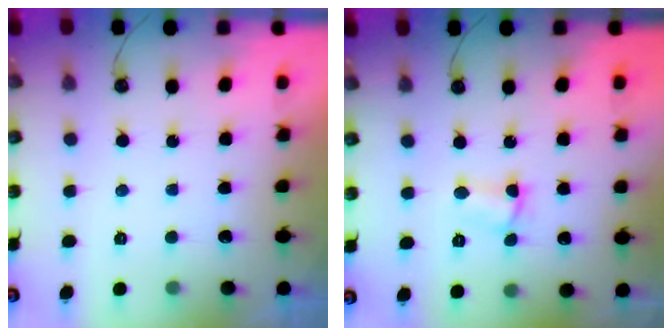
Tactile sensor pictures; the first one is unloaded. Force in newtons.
{"total": 1.8, "press": 1.7, "slide": 0.5}